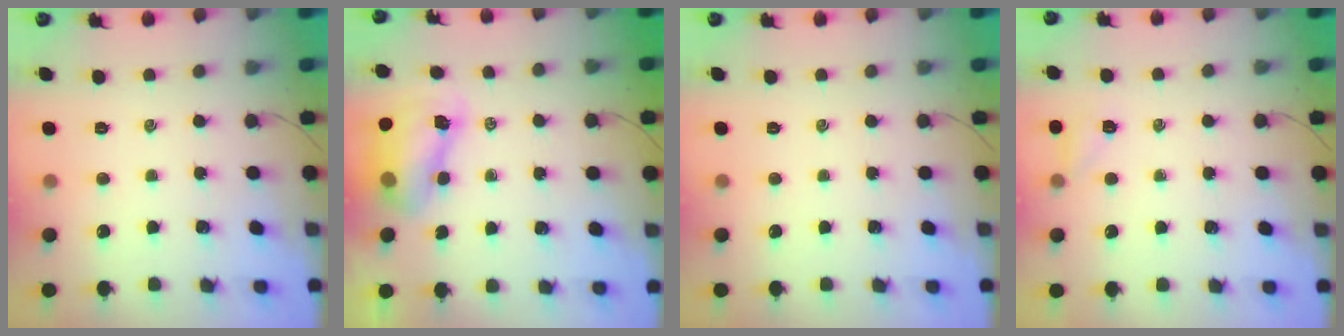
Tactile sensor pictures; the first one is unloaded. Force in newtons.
{"total": 7.9, "press": 7.7, "slide": 1.6}
{"total": 0.0}
{"total": 4.2, "press": 4.0, "slide": 1.3}